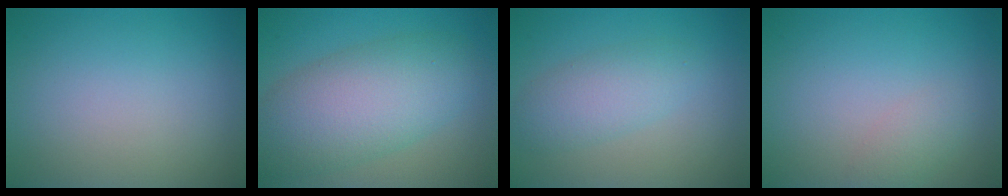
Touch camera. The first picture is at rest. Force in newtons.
{"total": 8.1, "press": 8.1, "slide": 0.3}
{"total": 3.2, "press": 3.2, "slide": 0.1}
{"total": 1.5, "press": 1.5, "slide": 0.1}